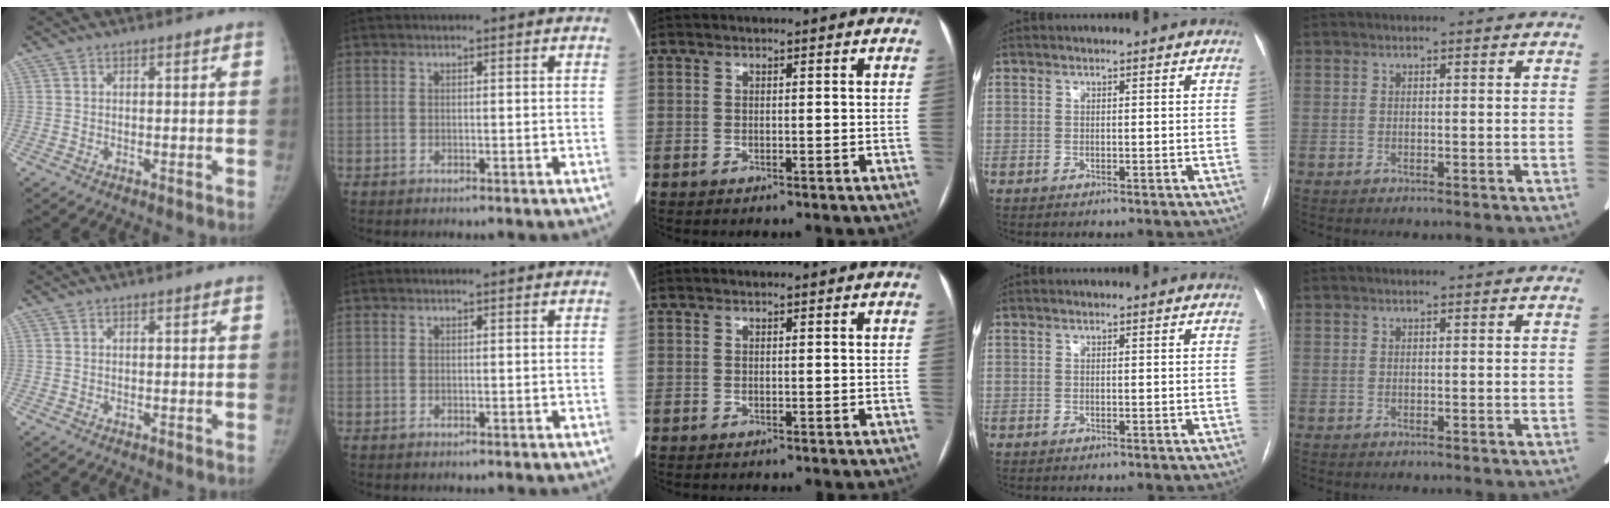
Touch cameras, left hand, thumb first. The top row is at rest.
{}